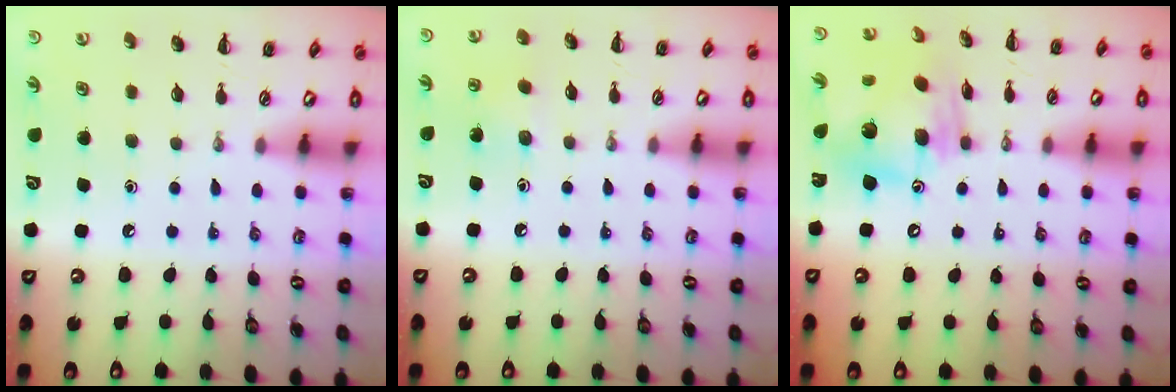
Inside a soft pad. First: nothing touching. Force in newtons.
{"total": 5.9, "press": 5.7, "slide": 1.6}
{"total": 14.0, "press": 13.4, "slide": 3.9}